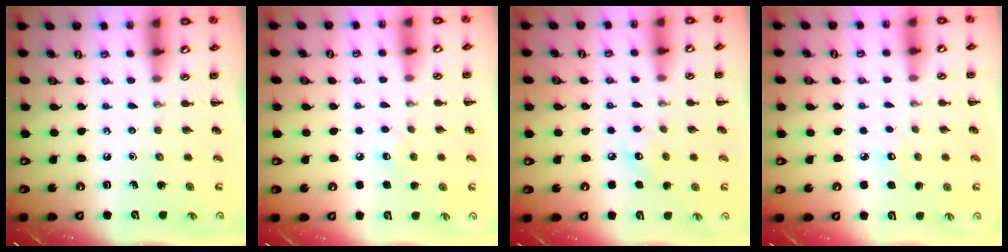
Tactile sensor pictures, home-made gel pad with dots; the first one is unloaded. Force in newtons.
{"total": 5.3, "press": 5.2, "slide": 0.9}
{"total": 5.9, "press": 5.7, "slide": 1.2}
{"total": 4.8, "press": 4.7, "slide": 1.1}